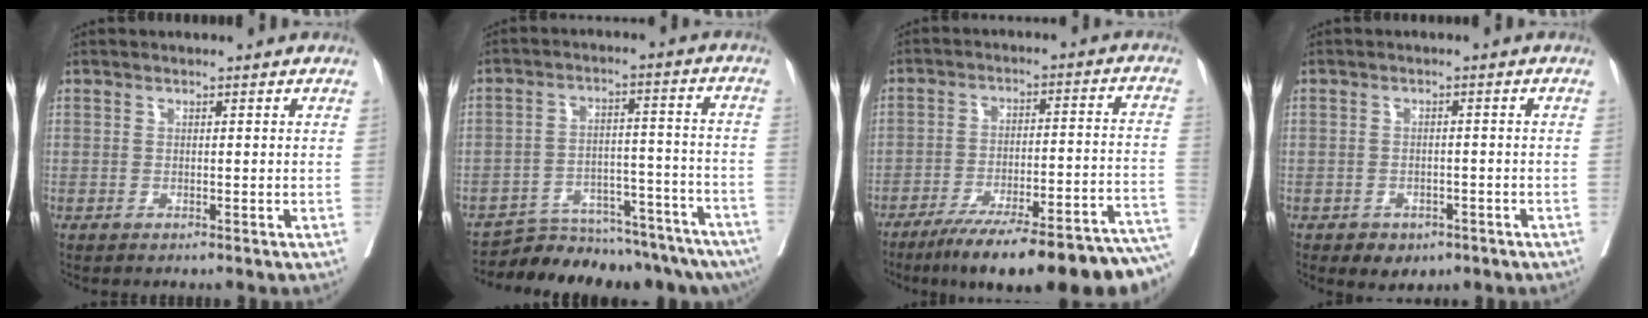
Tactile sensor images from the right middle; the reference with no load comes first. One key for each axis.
{"total": 18.6, "fx": -17.1, "fy": 3.3, "fz": 6.4, "tx": -0.052, "ty": 0.020, "tz": -0.238}
{"total": 24.9, "fx": -20.5, "fy": 1.8, "fz": 13.9, "tx": -0.119, "ty": -0.004, "tz": -0.283}
{"total": 4.4, "fx": -2.8, "fy": 3.0, "fz": 1.6, "tx": -0.018, "ty": 0.006, "tz": -0.028}